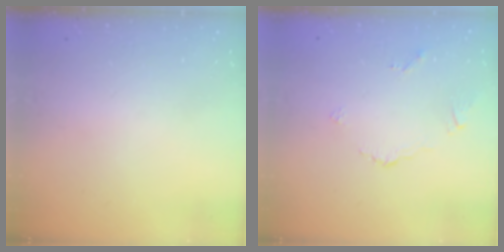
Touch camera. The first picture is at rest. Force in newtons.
{"total": 2.8, "press": 2.7, "slide": 0.6}